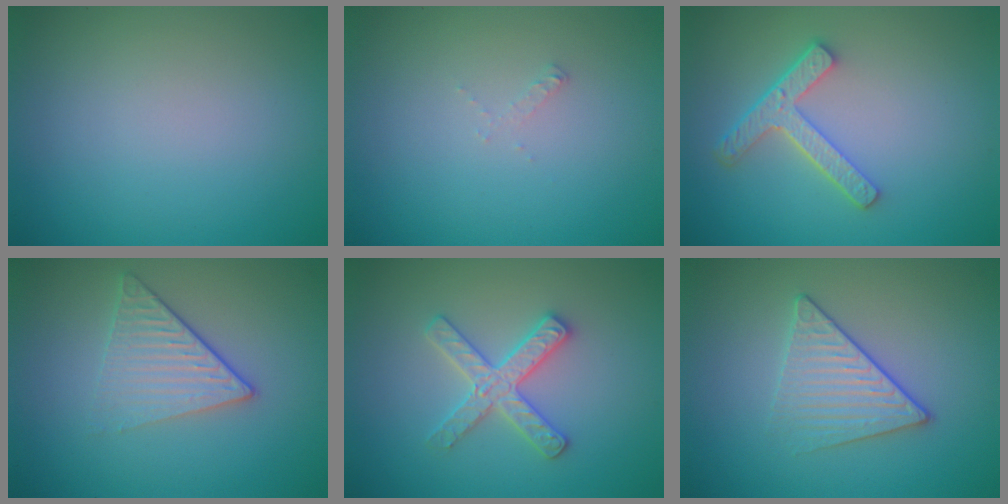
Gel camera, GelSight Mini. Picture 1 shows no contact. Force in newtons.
{"total": 0.5, "press": 0.5, "slide": 0.1}
{"total": 3.9, "press": 3.0, "slide": 2.5}
{"total": 3.5, "press": 2.8, "slide": 2.2}
{"total": 2.9, "press": 2.9, "slide": 0.5}
{"total": 2.7, "press": 2.4, "slide": 1.2}